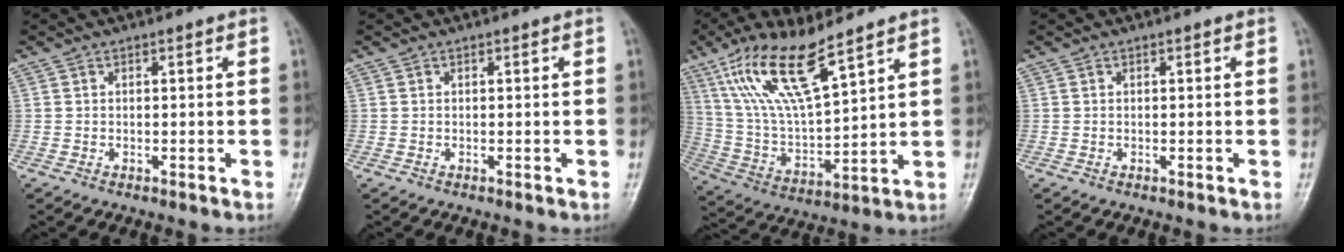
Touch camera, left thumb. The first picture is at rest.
{"total": 0.0}
{"total": 16.1, "force": [10.2, 4.4, 11.6], "torque": [-0.222, -0.044, 0.213]}
{"total": 0.0}